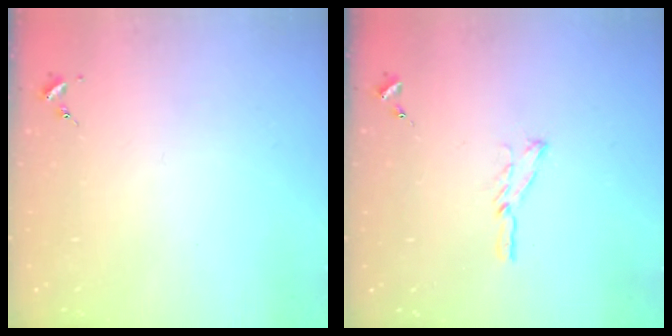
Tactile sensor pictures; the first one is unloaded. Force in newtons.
{"total": 6.4, "press": 6.3, "slide": 0.6}